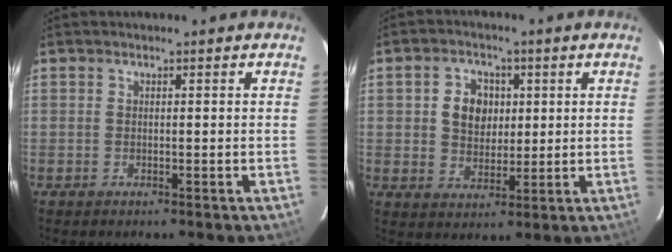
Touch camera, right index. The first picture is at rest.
{"total": 6.9, "force": [1.3, 5.7, 3.7], "torque": [-0.069, 0.018, 0.028]}